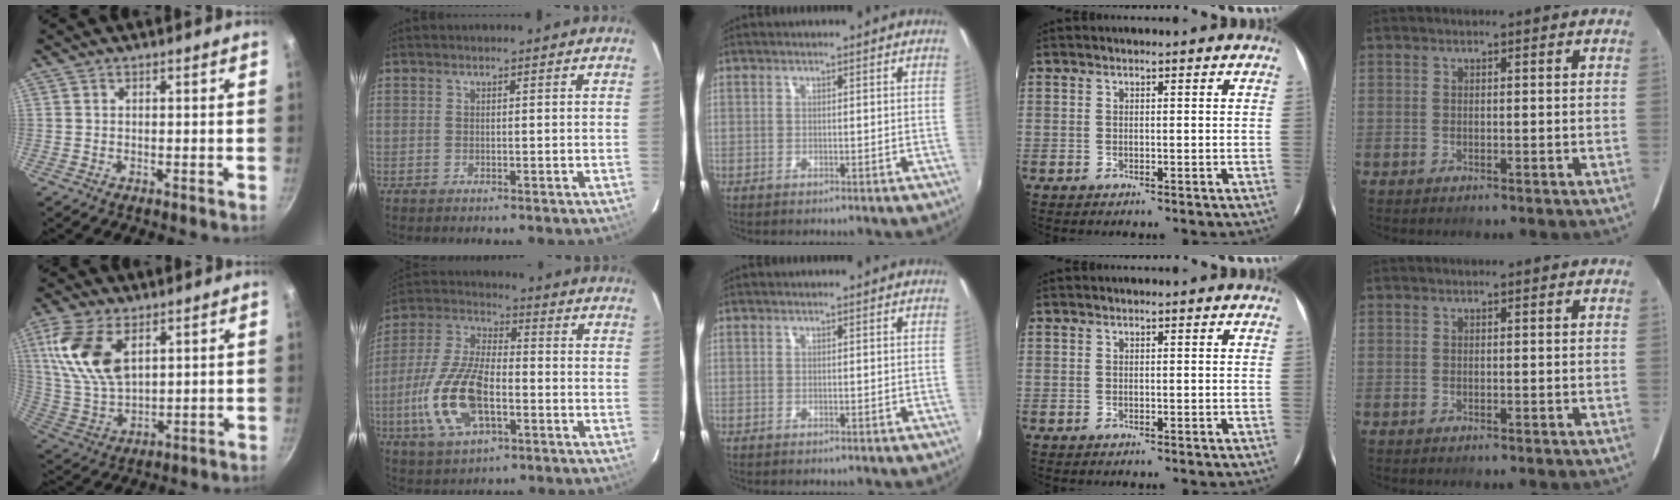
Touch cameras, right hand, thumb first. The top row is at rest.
{"thumb": {"total": 14.4, "force": [5.5, 8.0, 10.7], "torque": [-0.204, -0.020, 0.118]}, "index": {"total": 15.8, "force": [-4.7, 7.3, 13.2], "torque": [-0.292, -0.004, -0.084]}}